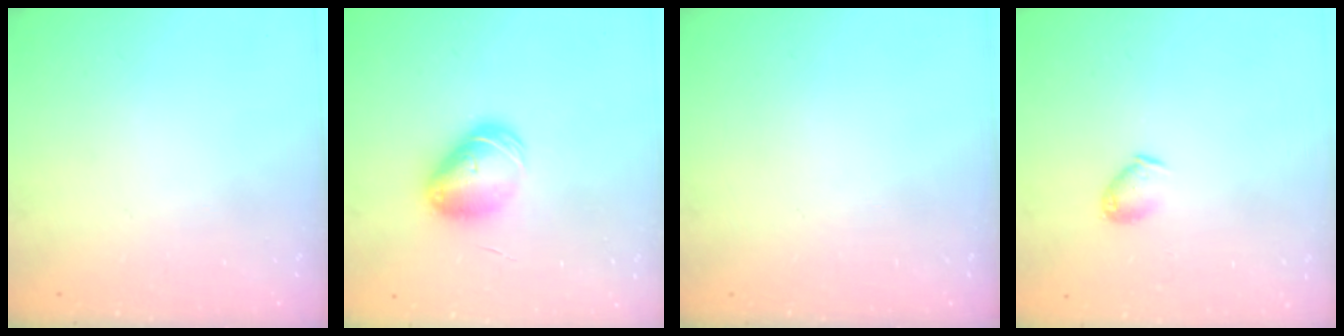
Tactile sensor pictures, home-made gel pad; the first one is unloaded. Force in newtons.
{"total": 9.3, "press": 9.2, "slide": 1.6}
{"total": 0.0}
{"total": 6.3, "press": 6.2, "slide": 0.7}